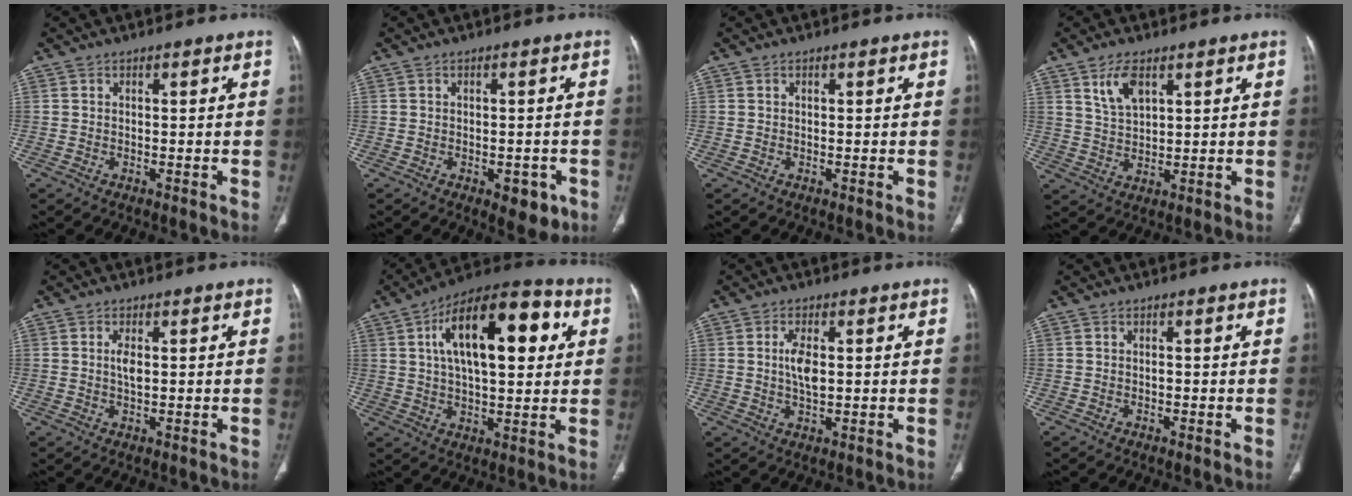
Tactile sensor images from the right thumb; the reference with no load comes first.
{"total": 4.9, "force": [-2.1, 2.7, 3.6], "torque": [-0.023, 0.003, -0.019]}
{"total": 0.0}
{"total": 6.0, "force": [3.3, 2.8, 4.1], "torque": [-0.074, -0.018, 0.069]}
{"total": 2.4, "force": [0.4, 1.1, 2.1], "torque": [-0.034, 0.000, 0.006]}
{"total": 20.8, "force": [5.8, 9.4, 17.7], "torque": [-0.250, 0.013, 0.079]}
{"total": 4.8, "force": [0.6, 2.3, 4.2], "torque": [-0.075, -0.003, 0.010]}
{"total": 0.7, "force": [-0.2, 0.4, 0.5], "torque": [-0.010, 0.000, -0.003]}